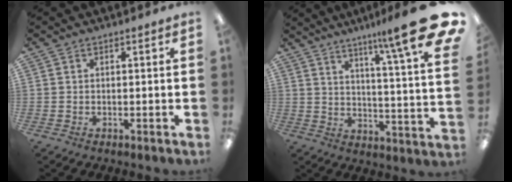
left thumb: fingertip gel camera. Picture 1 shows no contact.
{"total": 17.0, "force": [11.1, 0.8, 12.8], "torque": [-0.186, -0.097, 0.163]}